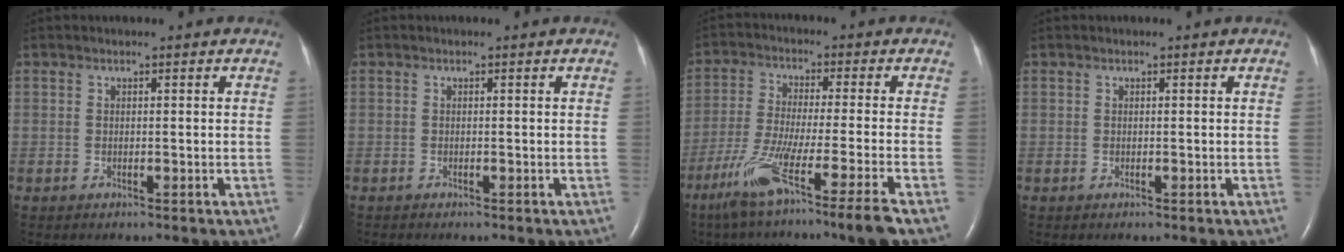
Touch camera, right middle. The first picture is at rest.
{"total": 0.0}
{"total": 15.0, "force": [-10.3, -2.4, 10.6], "torque": [-0.192, -0.053, -0.169]}
{"total": 0.0}